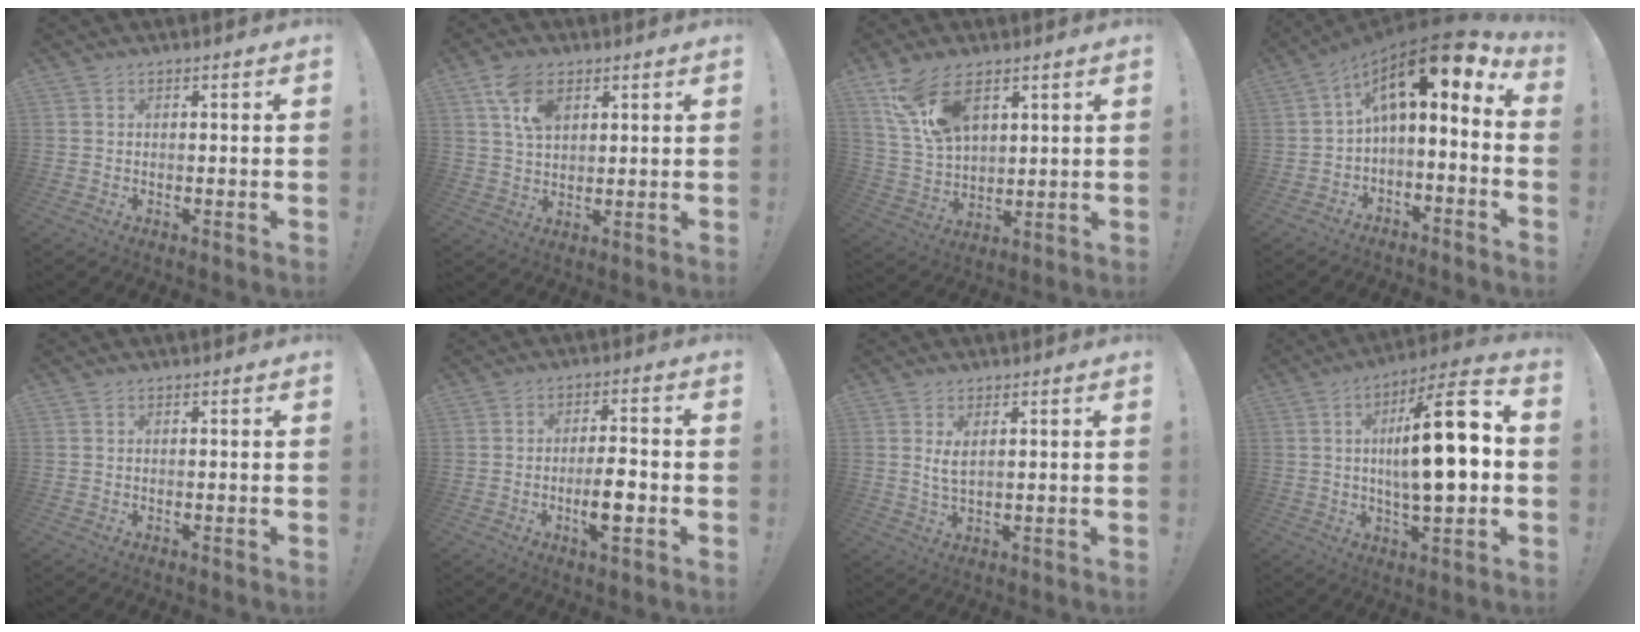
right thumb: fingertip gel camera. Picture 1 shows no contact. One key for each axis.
{"total": 8.7, "fx": 4.4, "fy": 5.3, "fz": 5.3, "tx": -0.094, "ty": -0.007, "tz": 0.085}
{"total": 14.5, "fx": 7.8, "fy": 8.3, "fz": 9.0, "tx": -0.167, "ty": -0.029, "tz": 0.150}
{"total": 12.2, "fx": 5.2, "fy": 3.8, "fz": 10.3, "tx": -0.159, "ty": -0.041, "tz": 0.088}
{"total": 0.0}
{"total": 7.4, "fx": -2.2, "fy": 2.0, "fz": 6.8, "tx": -0.111, "ty": 0.002, "tz": -0.039}
{"total": 4.5, "fx": 2.0, "fy": 1.3, "fz": 3.8, "tx": -0.067, "ty": -0.011, "tz": 0.032}
{"total": 19.2, "fx": 1.2, "fy": 5.4, "fz": 18.4, "tx": -0.286, "ty": -0.001, "tz": 0.010}